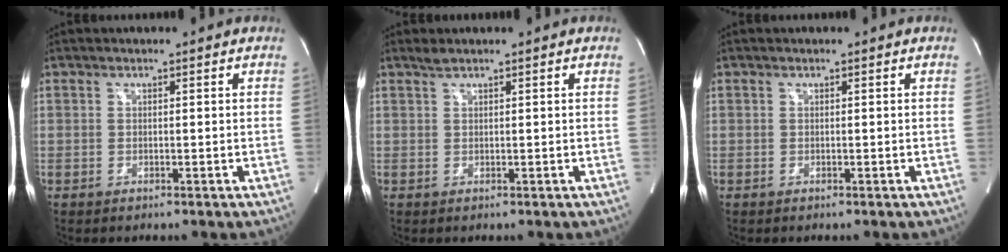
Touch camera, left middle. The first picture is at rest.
{"total": 0.9, "force": [0.8, -0.1, 0.4], "torque": [-0.014, 0.004, 0.021]}
{"total": 0.0}